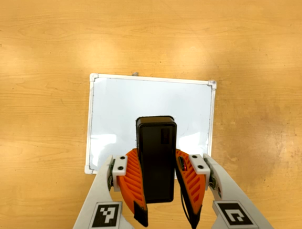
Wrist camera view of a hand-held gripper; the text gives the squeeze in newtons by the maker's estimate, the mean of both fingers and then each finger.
{"total": 5.6, "left": 4.8, "right": 6.4}